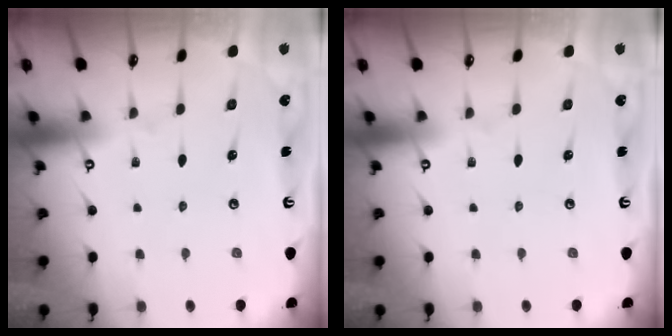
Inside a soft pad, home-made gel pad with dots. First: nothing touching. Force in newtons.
{"total": 0.0}